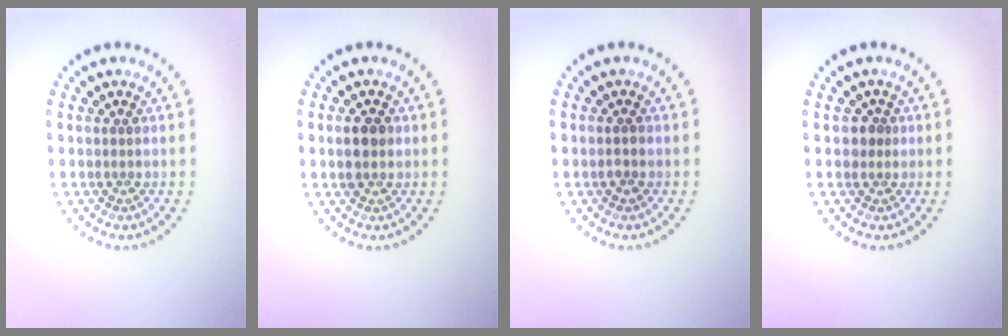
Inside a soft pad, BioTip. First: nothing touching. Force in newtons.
{"total": 2.2, "press": 2.1, "slide": 0.2}
{"total": 0.9, "press": 0.8, "slide": 0.1}
{"total": 1.4, "press": 1.1, "slide": 0.8}